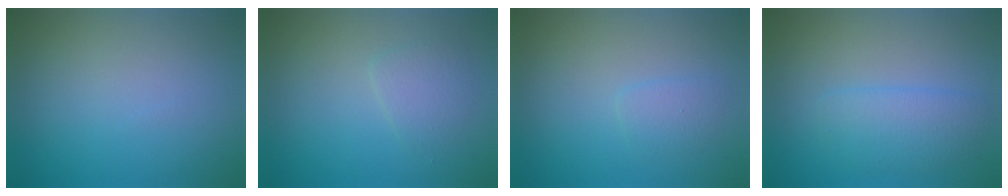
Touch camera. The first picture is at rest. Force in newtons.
{"total": 1.8, "press": 1.8, "slide": 0.1}
{"total": 1.3, "press": 1.3, "slide": 0.1}
{"total": 2.8, "press": 2.8, "slide": 0.1}